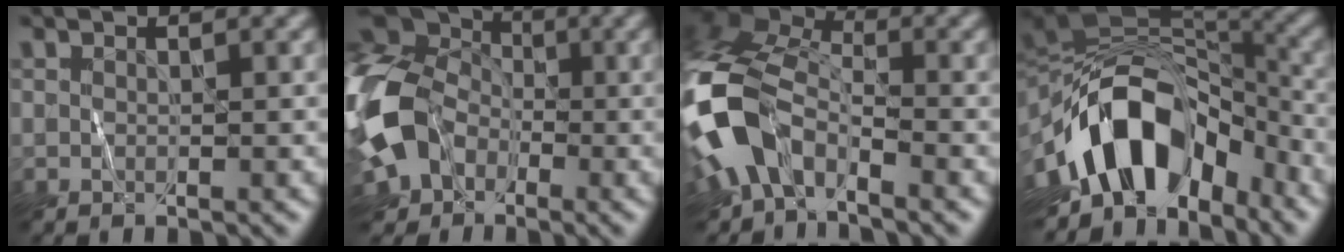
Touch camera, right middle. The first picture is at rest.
{"total": 13.8, "force": [-3.6, 11.3, 7.0], "torque": [-0.162, -0.026, -0.089]}
{"total": 9.0, "force": [-3.9, 5.2, 6.3], "torque": [-0.135, 0.004, -0.095]}
{"total": 13.2, "force": [-6.2, 7.9, 8.6], "torque": [-0.139, 0.013, -0.112]}